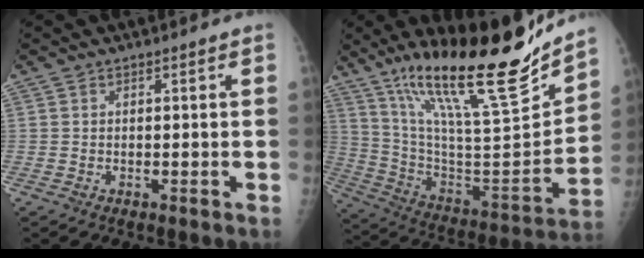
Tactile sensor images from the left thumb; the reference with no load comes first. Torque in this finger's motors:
{"motor_torque": [0.73, 0.48, 1.57, -1.19, 0.28]}